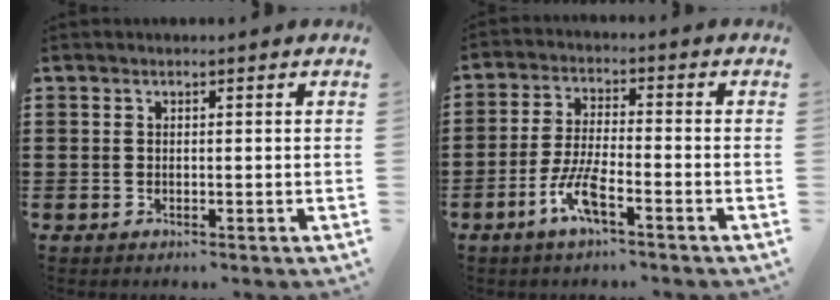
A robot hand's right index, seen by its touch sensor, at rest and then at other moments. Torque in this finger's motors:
{"motor_torque": [1.83, 0.31, 0.68, 0.18]}